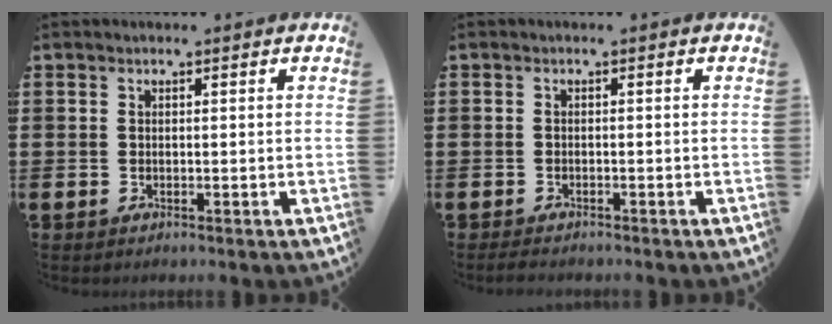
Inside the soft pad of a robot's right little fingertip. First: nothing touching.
{"total": 0.9, "force": [-0.8, 0.2, 0.3], "torque": [-0.007, 0.000, -0.017]}